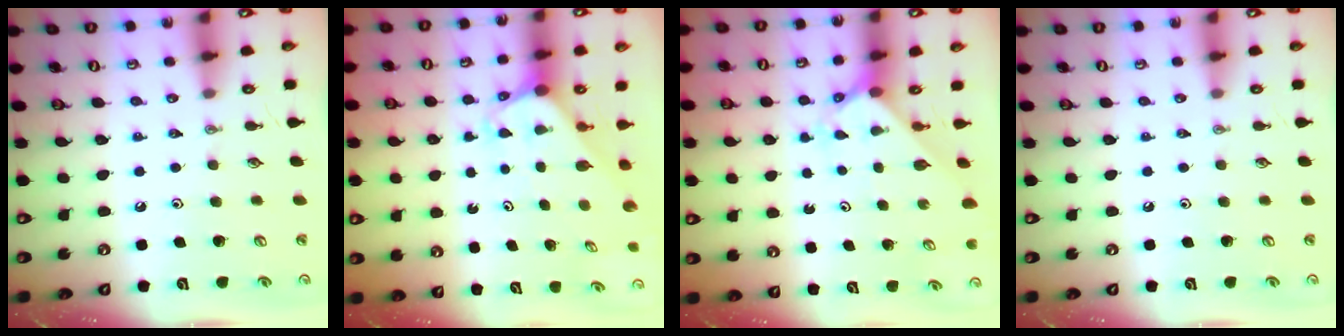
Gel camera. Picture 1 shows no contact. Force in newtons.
{"total": 2.0, "press": 2.0, "slide": 0.0}
{"total": 2.5, "press": 2.5, "slide": 0.2}
{"total": 0.0}